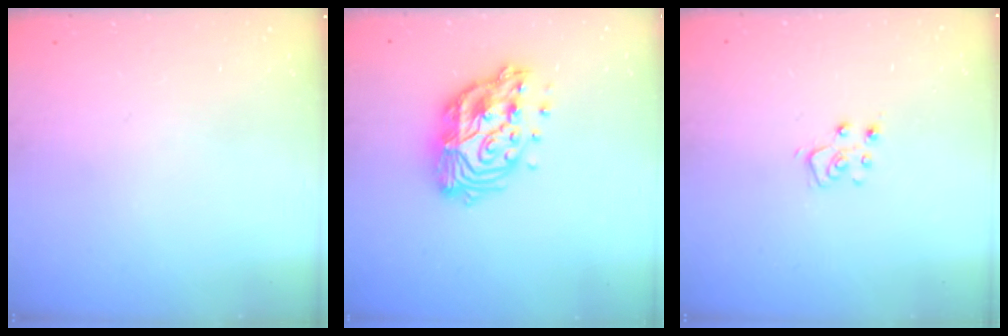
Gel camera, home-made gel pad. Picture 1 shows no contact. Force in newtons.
{"total": 15.0, "press": 14.9, "slide": 1.3}
{"total": 5.7, "press": 5.7, "slide": 0.5}